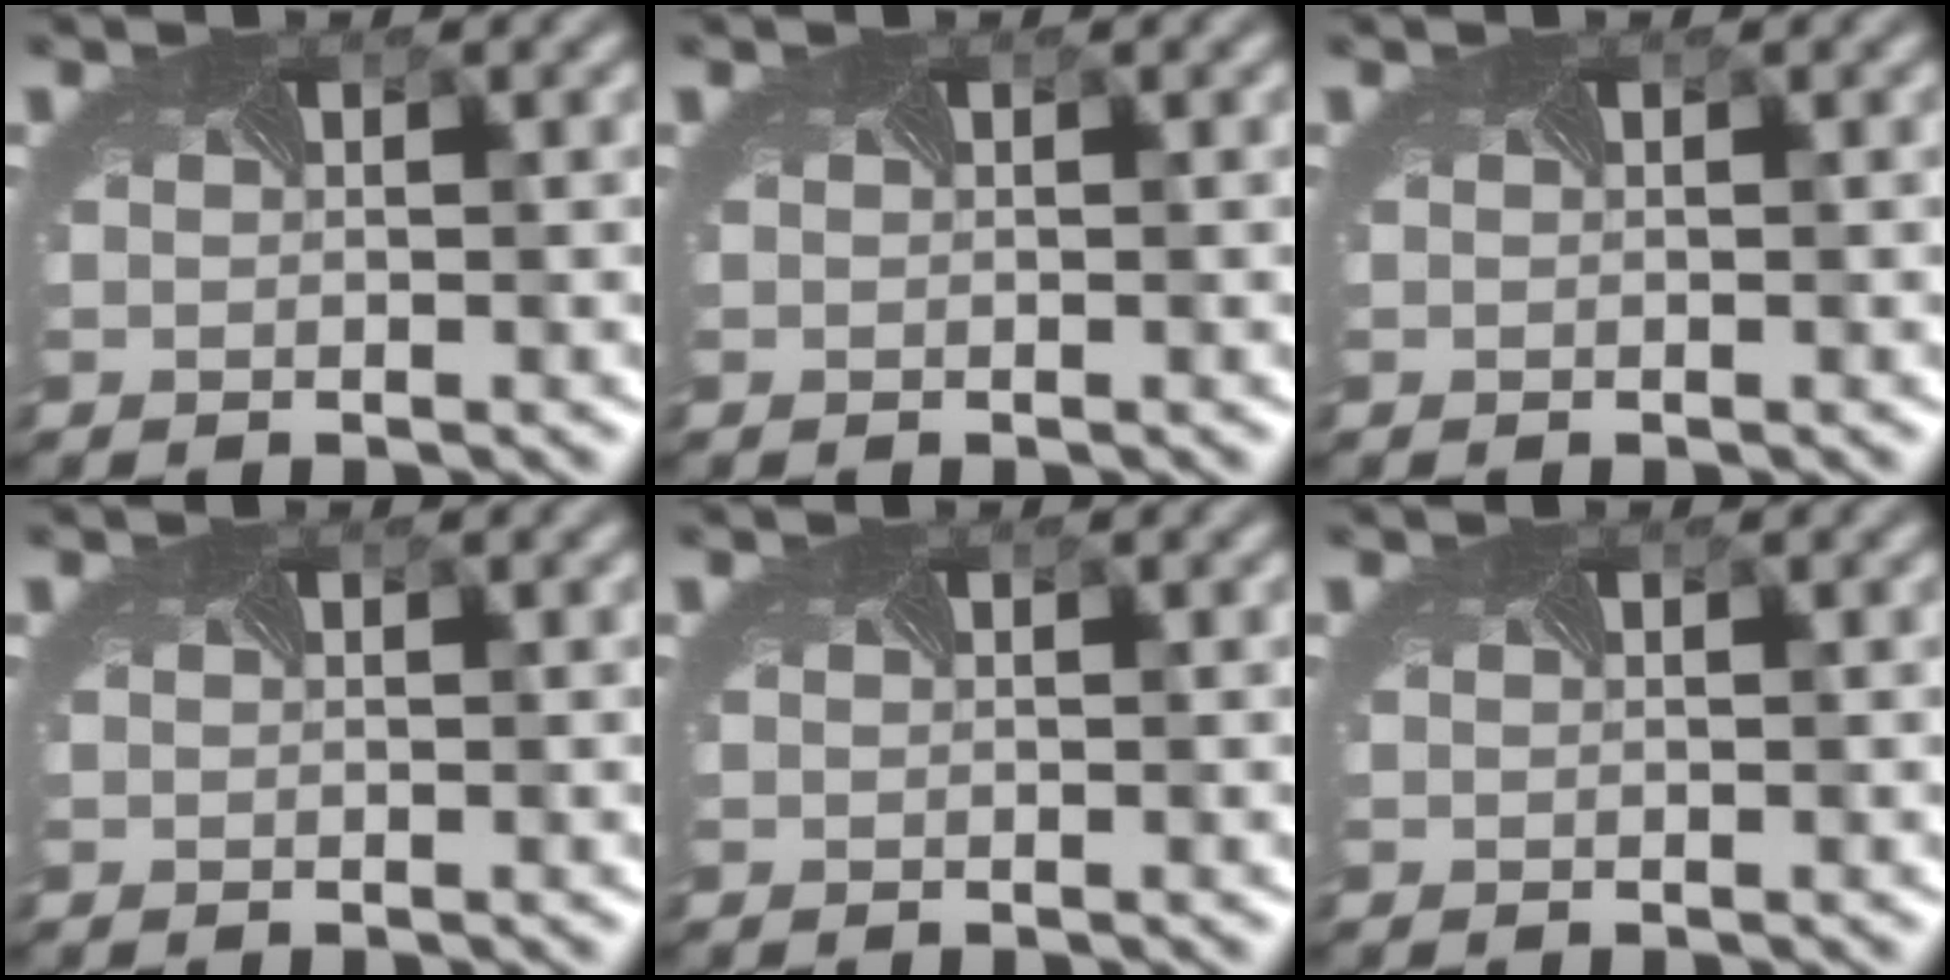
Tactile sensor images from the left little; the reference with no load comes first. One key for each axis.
{"total": 0.0}
{"total": 0.0}
{"total": 0.0}
{"total": 0.0}
{"total": 0.0}